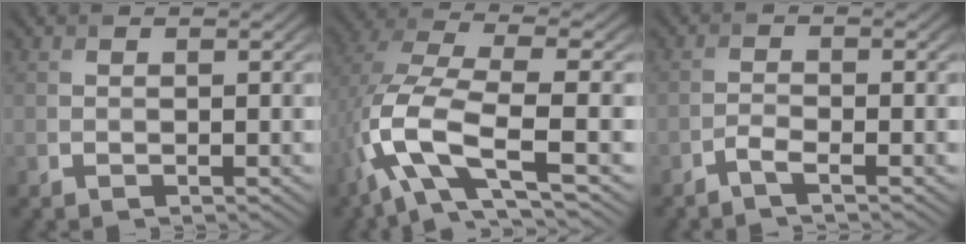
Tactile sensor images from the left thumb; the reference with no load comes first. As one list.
[{"total": 11.6, "force": [-3.6, 4.4, 10.1], "torque": [-0.231, -0.005, -0.078]}, {"total": 1.7, "force": [-1.3, 0.2, 1.0], "torque": [-0.024, 0.003, -0.032]}]